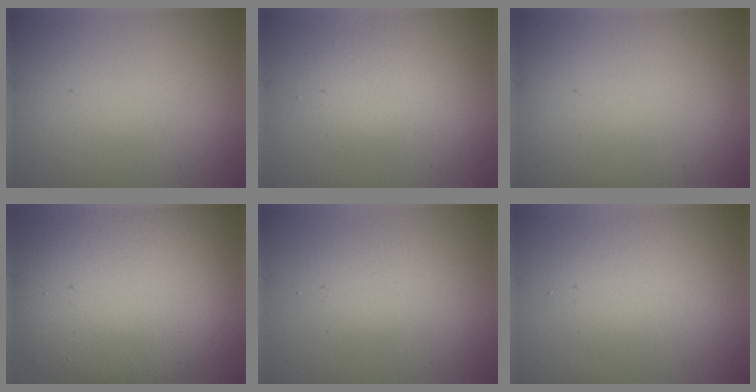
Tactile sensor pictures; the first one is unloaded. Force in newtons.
{"total": 2.5, "press": 2.5, "slide": 0.3}
{"total": 0.0}
{"total": 13.1, "press": 13.0, "slide": 0.6}
{"total": 2.4, "press": 2.4, "slide": 0.2}
{"total": 2.7, "press": 2.7, "slide": 0.0}